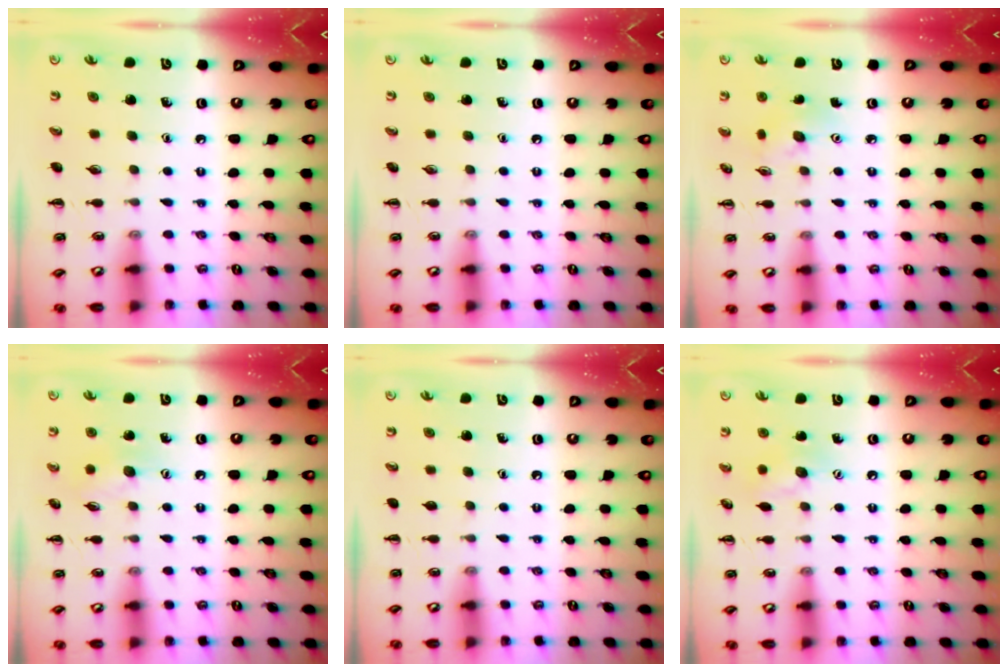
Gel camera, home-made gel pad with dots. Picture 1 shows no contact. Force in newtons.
{"total": 0.0}
{"total": 3.3, "press": 3.2, "slide": 0.9}
{"total": 7.2, "press": 7.1, "slide": 1.0}
{"total": 0.0}
{"total": 8.3, "press": 8.2, "slide": 1.2}